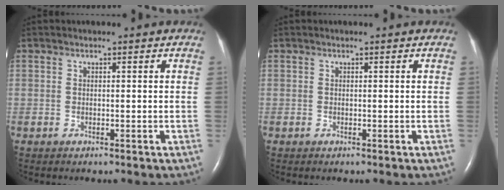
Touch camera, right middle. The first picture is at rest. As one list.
[{"total": 0.0}]